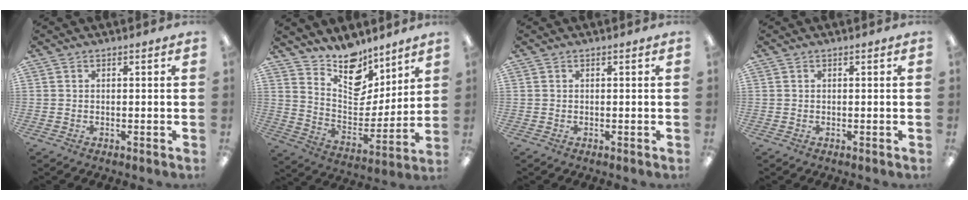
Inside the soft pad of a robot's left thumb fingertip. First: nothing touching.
{"total": 13.2, "force": [11.2, 6.1, 3.3], "torque": [-0.060, -0.097, 0.208]}
{"total": 0.0}
{"total": 0.0}